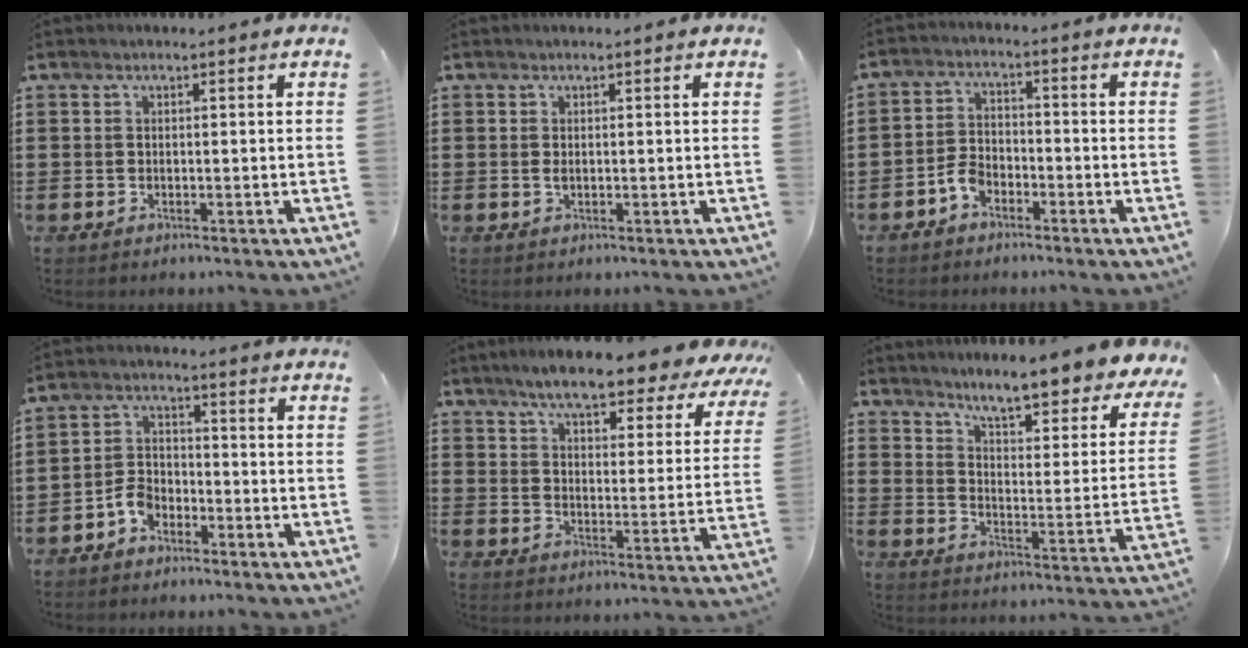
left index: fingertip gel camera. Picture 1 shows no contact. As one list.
[{"total": 0.9, "force": [0.0, 0.4, 0.8], "torque": [-0.017, 0.000, 0.000]}, {"total": 3.5, "force": [-2.5, 1.8, 1.6], "torque": [-0.045, 0.003, -0.054]}, {"total": 3.7, "force": [-2.7, 2.0, 1.5], "torque": [-0.038, 0.008, -0.056]}, {"total": 7.8, "force": [7.1, 0.9, 3.1], "torque": [-0.075, -0.040, 0.121]}, {"total": 6.7, "force": [6.0, -0.4, 3.0], "torque": [-0.076, -0.054, 0.097]}]